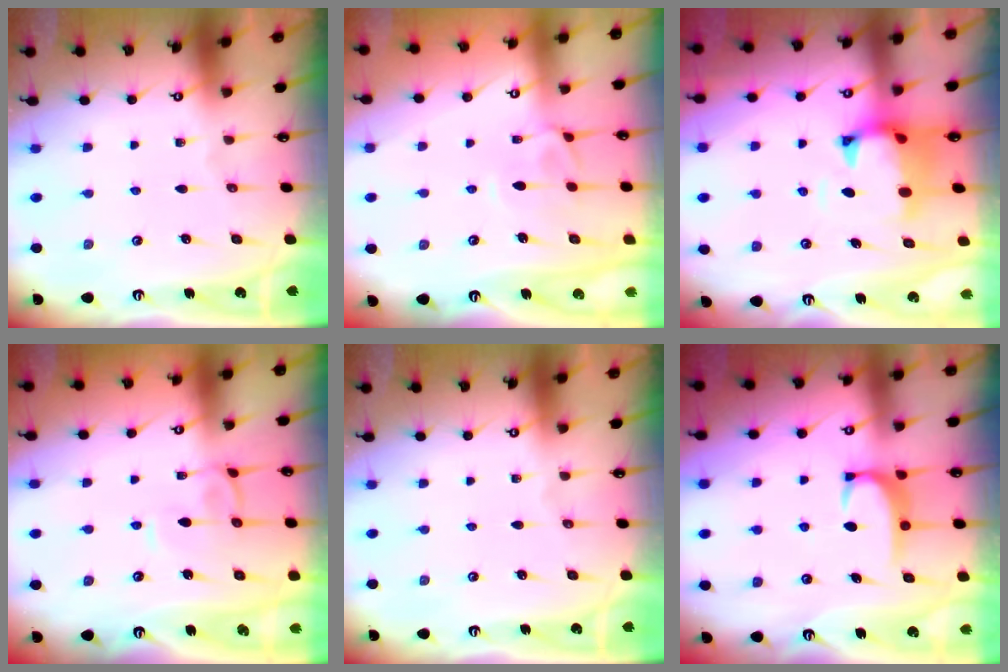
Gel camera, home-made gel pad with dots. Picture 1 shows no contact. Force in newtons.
{"total": 2.7, "press": 2.4, "slide": 1.2}
{"total": 1.6, "press": 0.7, "slide": 1.4}
{"total": 0.9, "press": 0.8, "slide": 0.4}
{"total": 0.0}
{"total": 2.8, "press": 2.8, "slide": 0.4}